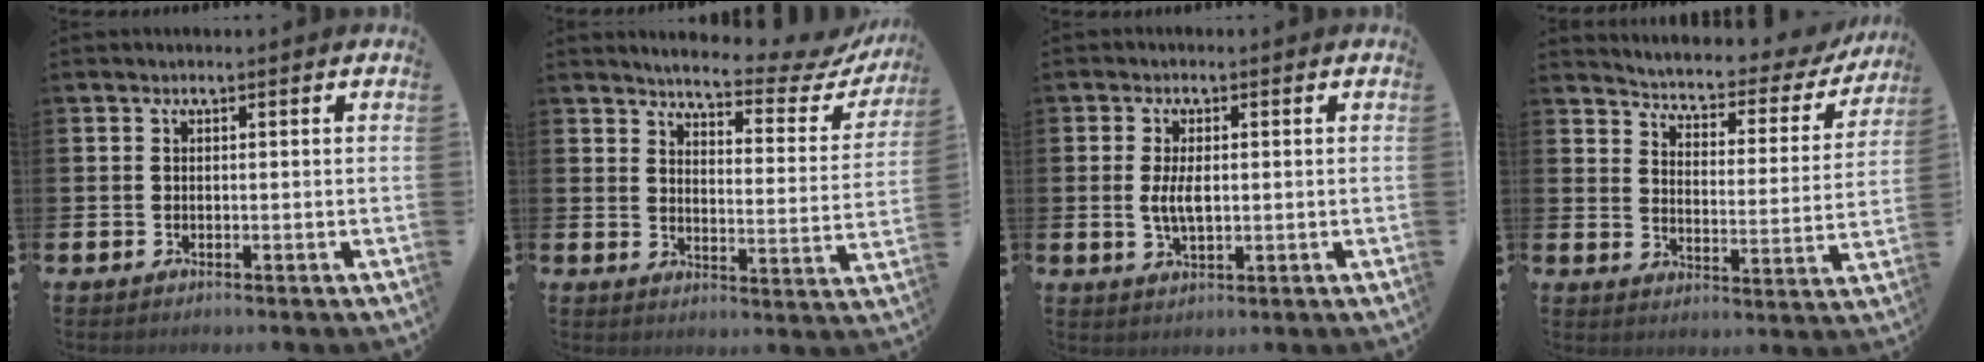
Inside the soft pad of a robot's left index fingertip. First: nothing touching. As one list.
[{"total": 4.8, "force": [4.4, 0.9, 1.7], "torque": [-0.043, -0.038, 0.064]}, {"total": 3.7, "force": [0.3, 1.7, 3.2], "torque": [-0.056, 0.003, 0.001]}, {"total": 3.7, "force": [3.5, 1.1, 0.9], "torque": [-0.043, -0.032, 0.049]}]